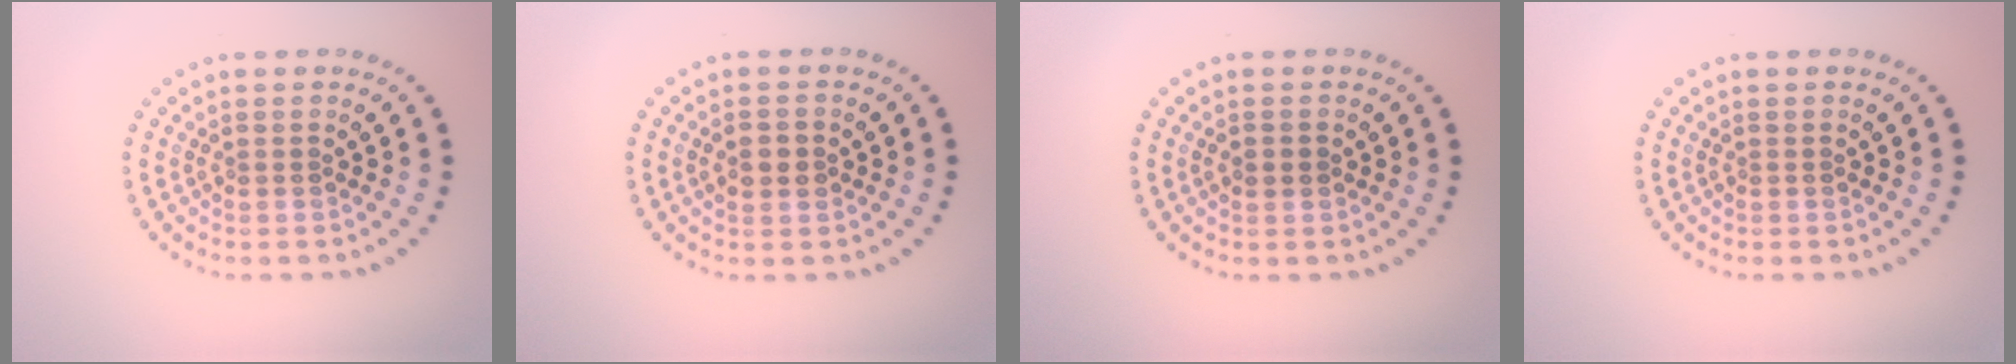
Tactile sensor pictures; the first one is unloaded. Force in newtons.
{"total": 2.4, "press": 2.4, "slide": 0.1}
{"total": 1.5, "press": 1.5, "slide": 0.0}
{"total": 0.0}